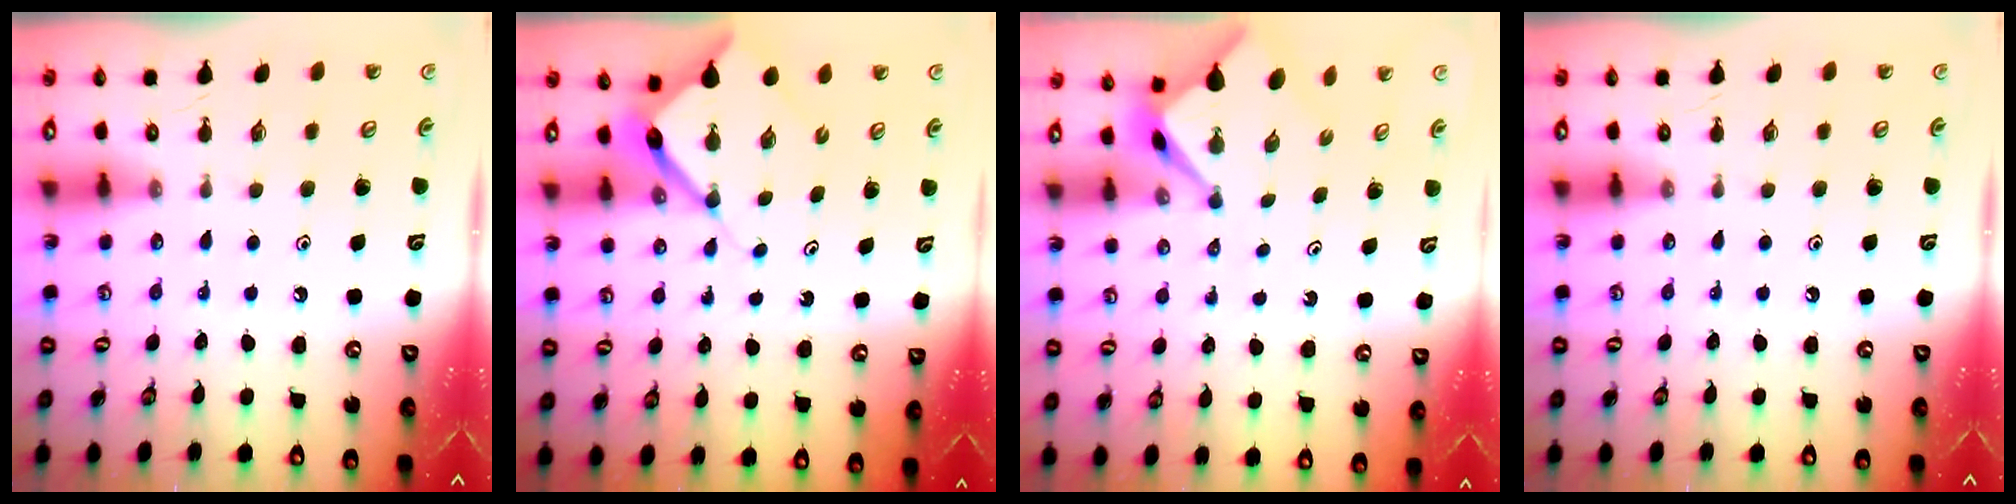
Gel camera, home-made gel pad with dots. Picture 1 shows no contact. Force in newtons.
{"total": 7.4, "press": 7.4, "slide": 0.7}
{"total": 2.7, "press": 2.7, "slide": 0.3}
{"total": 0.0}